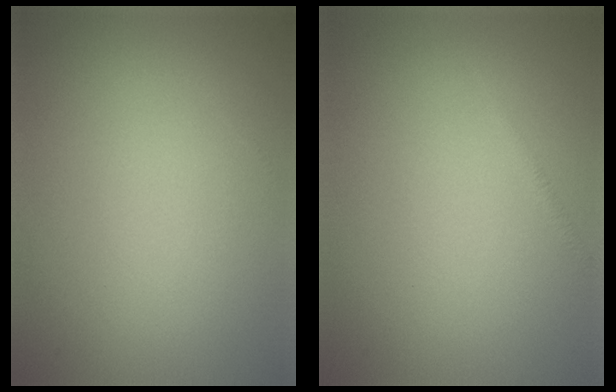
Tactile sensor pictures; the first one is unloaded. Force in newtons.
{"total": 0.7, "press": 0.7, "slide": 0.0}